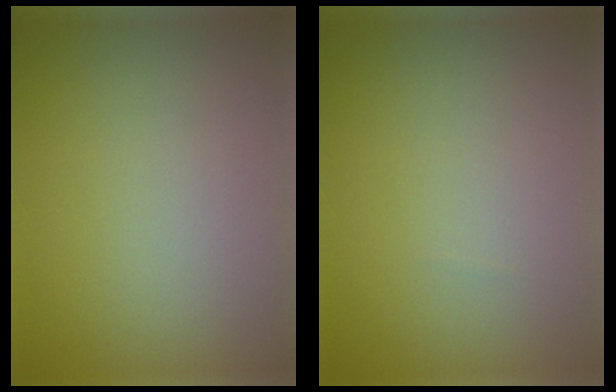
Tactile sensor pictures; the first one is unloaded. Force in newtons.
{"total": 0.0}